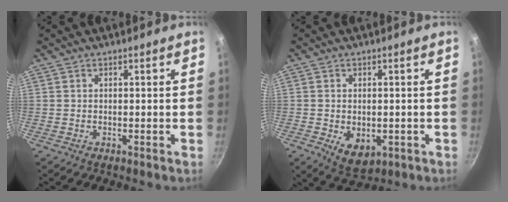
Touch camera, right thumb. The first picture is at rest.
{"total": 6.4, "force": [-1.2, 4.3, 4.6], "torque": [-0.060, -0.010, -0.007]}